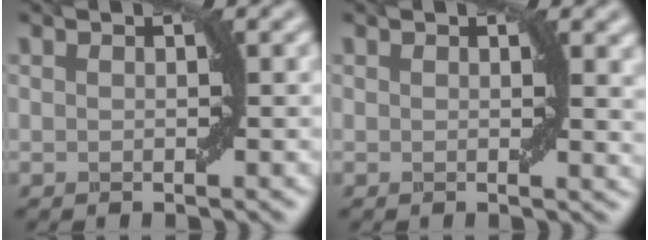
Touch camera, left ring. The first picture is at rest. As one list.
[{"total": 1.7, "force": [0.8, 0.6, 1.4], "torque": [-0.010, -0.005, 0.014]}]